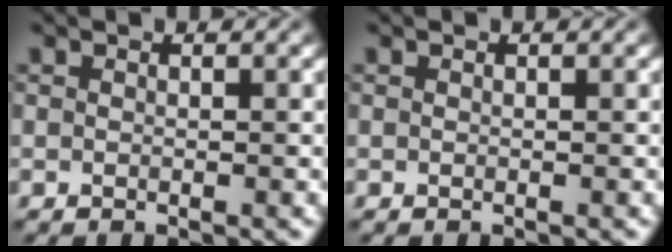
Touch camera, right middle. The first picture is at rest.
{"total": 0.0}